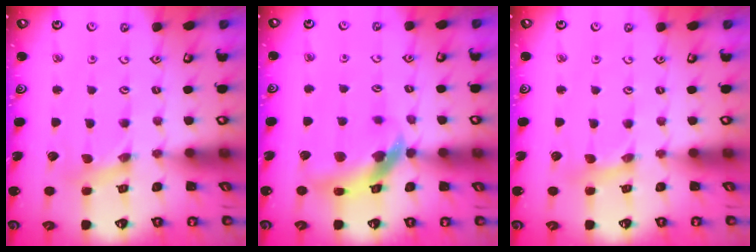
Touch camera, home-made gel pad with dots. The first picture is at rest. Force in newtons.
{"total": 12.8, "press": 12.6, "slide": 1.7}
{"total": 1.4, "press": 1.4, "slide": 0.3}